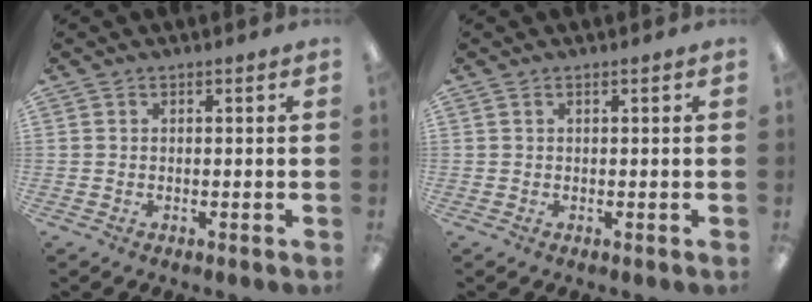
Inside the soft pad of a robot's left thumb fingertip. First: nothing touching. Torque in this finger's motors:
{"motor_torque": [-0.18, 0.04, -0.05, 0.02, 0.00]}